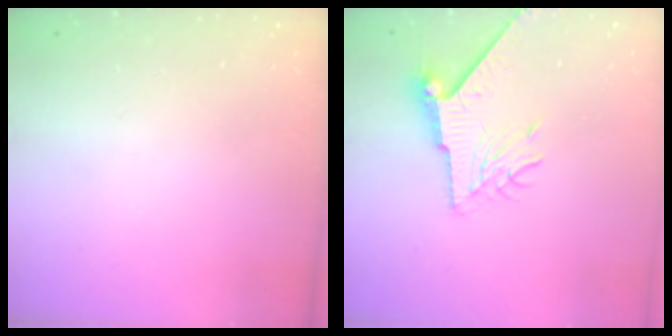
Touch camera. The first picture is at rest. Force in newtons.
{"total": 7.8, "press": 7.7, "slide": 0.9}